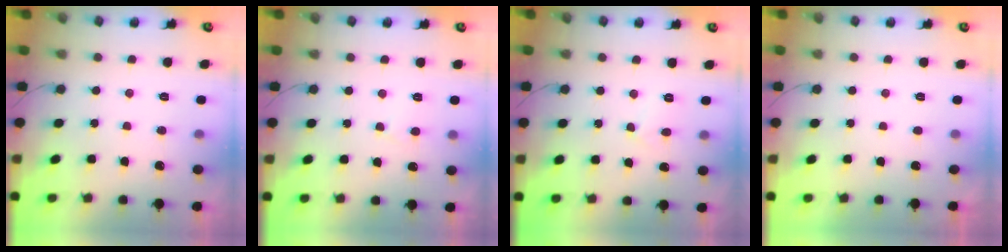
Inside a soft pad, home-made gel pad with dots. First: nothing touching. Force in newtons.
{"total": 2.6, "press": 2.6, "slide": 0.2}
{"total": 2.8, "press": 2.8, "slide": 0.2}
{"total": 2.3, "press": 2.2, "slide": 0.4}